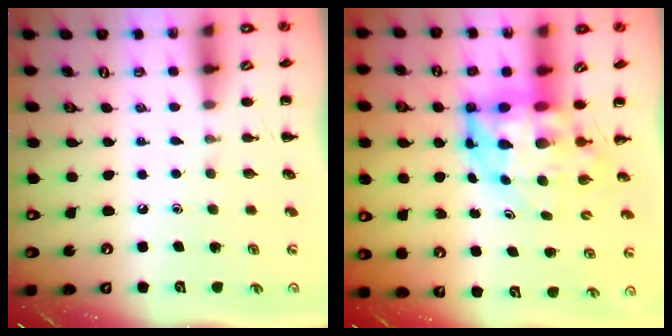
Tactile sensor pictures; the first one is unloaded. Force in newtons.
{"total": 8.2, "press": 7.9, "slide": 2.1}